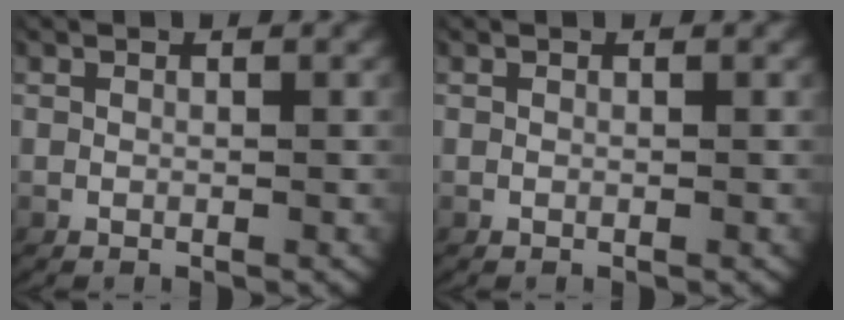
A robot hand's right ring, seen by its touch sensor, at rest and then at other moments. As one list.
[{"total": 0.0}]